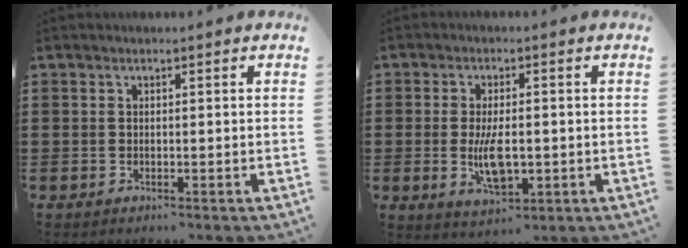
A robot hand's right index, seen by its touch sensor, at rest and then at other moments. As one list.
[{"total": 6.3, "force": [-0.8, 2.7, 5.7], "torque": [-0.105, -0.005, -0.016]}]